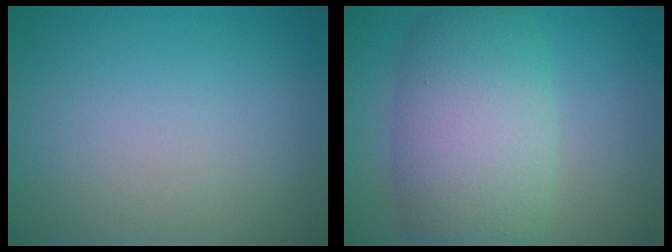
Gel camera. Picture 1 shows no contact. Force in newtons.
{"total": 8.8, "press": 8.8, "slide": 0.5}